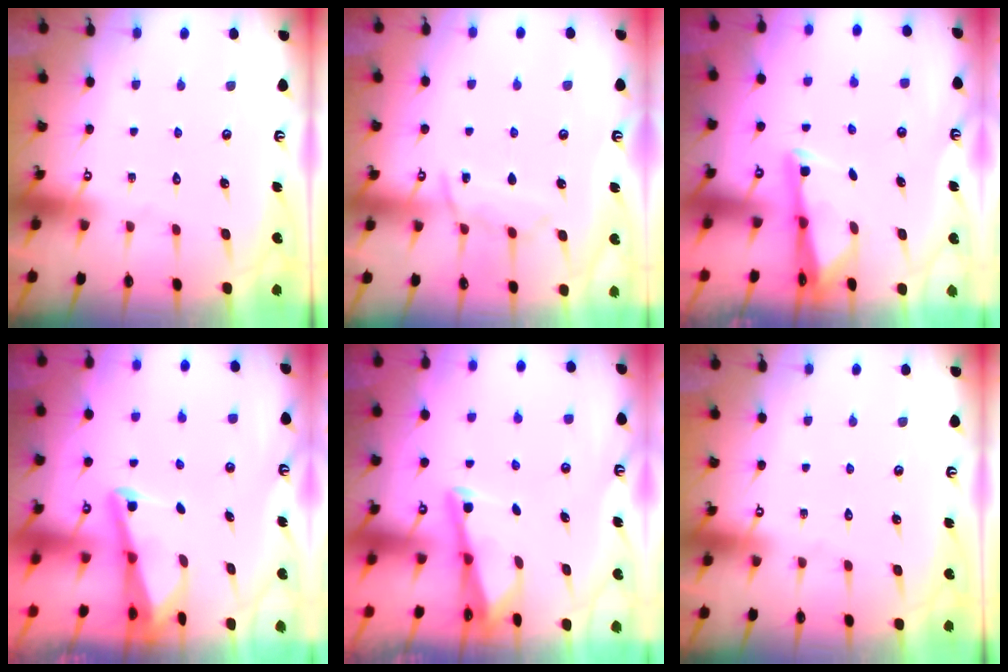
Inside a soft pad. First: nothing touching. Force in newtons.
{"total": 8.6, "press": 8.6, "slide": 0.9}
{"total": 2.7, "press": 2.7, "slide": 0.4}
{"total": 2.7, "press": 2.6, "slide": 0.6}
{"total": 2.5, "press": 2.5, "slide": 0.1}
{"total": 0.0}